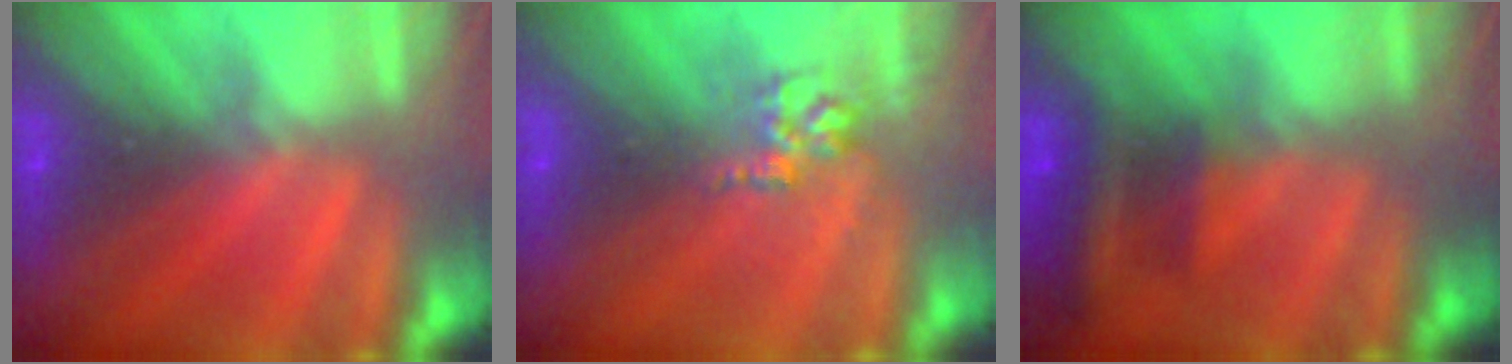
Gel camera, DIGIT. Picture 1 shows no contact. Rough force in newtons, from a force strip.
{"total": 2.9}
{"total": 10.3}